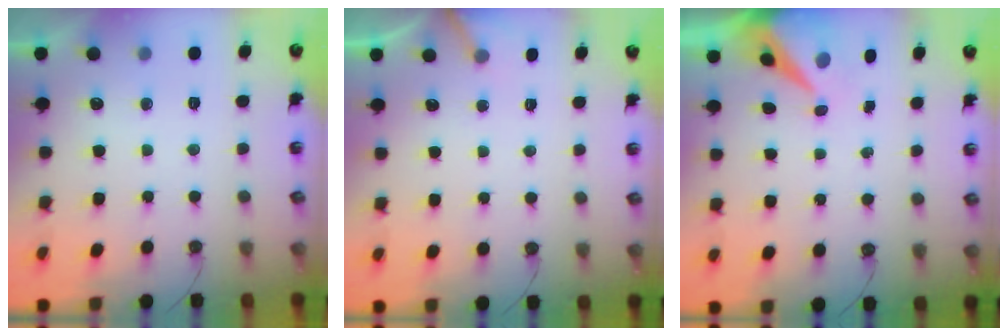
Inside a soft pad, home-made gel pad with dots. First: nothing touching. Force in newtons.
{"total": 3.5, "press": 3.5, "slide": 0.2}
{"total": 8.2, "press": 8.1, "slide": 0.8}